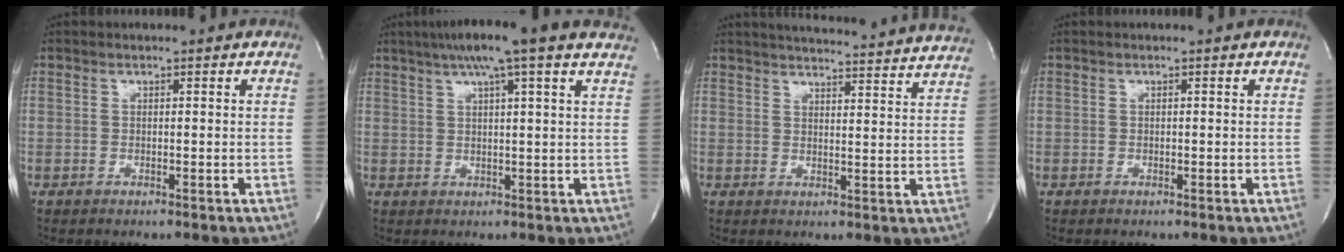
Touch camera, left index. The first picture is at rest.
{"total": 12.3, "force": [9.1, 0.1, 8.4], "torque": [-0.139, 0.034, 0.112]}
{"total": 23.2, "force": [22.3, 0.7, 6.4], "torque": [-0.090, -0.046, 0.263]}
{"total": 0.0}